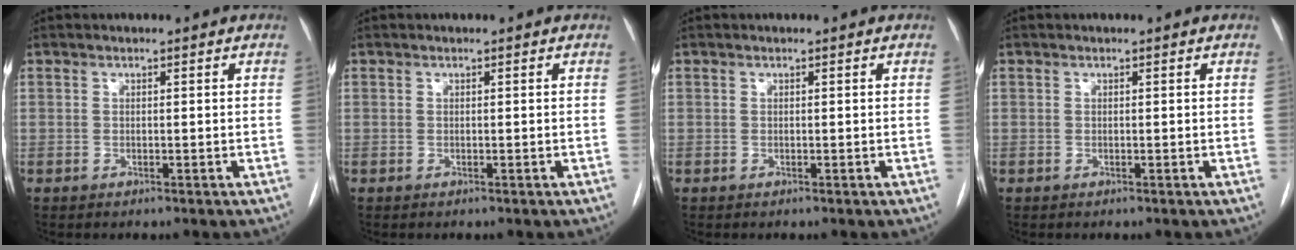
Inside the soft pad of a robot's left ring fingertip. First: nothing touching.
{"total": 0.0}
{"total": 0.0}
{"total": 0.0}